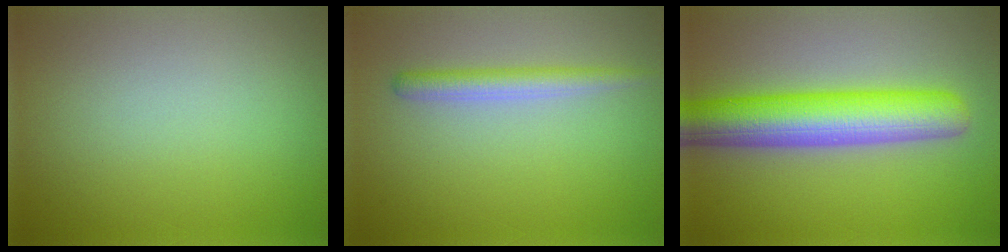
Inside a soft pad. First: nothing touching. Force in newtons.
{"total": 2.2, "press": 2.2, "slide": 0.0}
{"total": 8.1, "press": 8.1, "slide": 0.3}